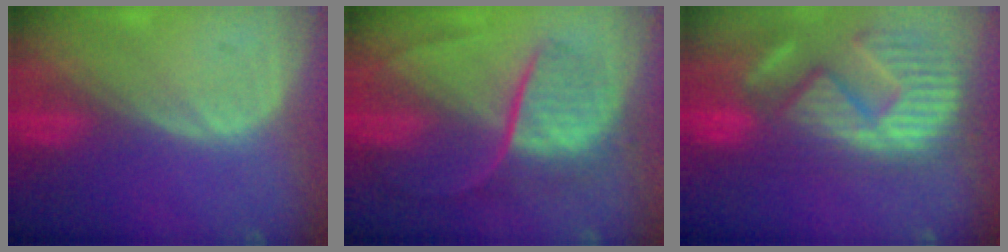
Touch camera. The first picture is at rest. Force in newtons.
{"total": 9.2, "press": 7.6, "slide": 5.1}
{"total": 14.0, "press": 12.1, "slide": 7.1}